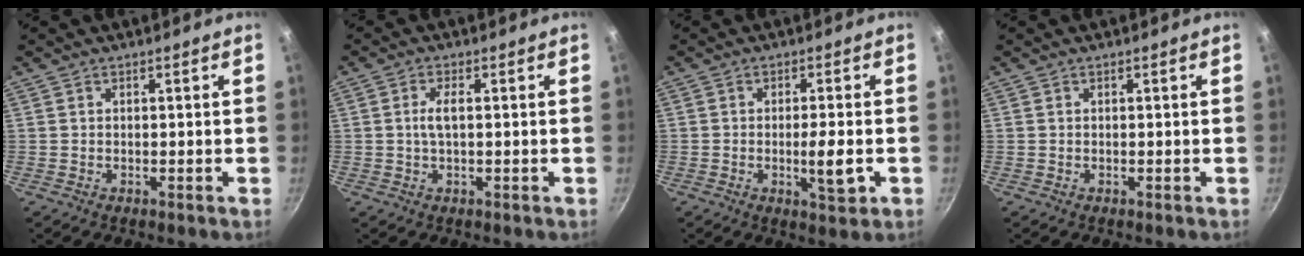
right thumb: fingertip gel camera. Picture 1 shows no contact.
{"total": 2.9, "force": [0.2, 0.9, 2.7], "torque": [-0.062, 0.007, 0.003]}
{"total": 5.5, "force": [-1.2, 1.2, 5.2], "torque": [-0.079, 0.002, -0.018]}
{"total": 0.0}